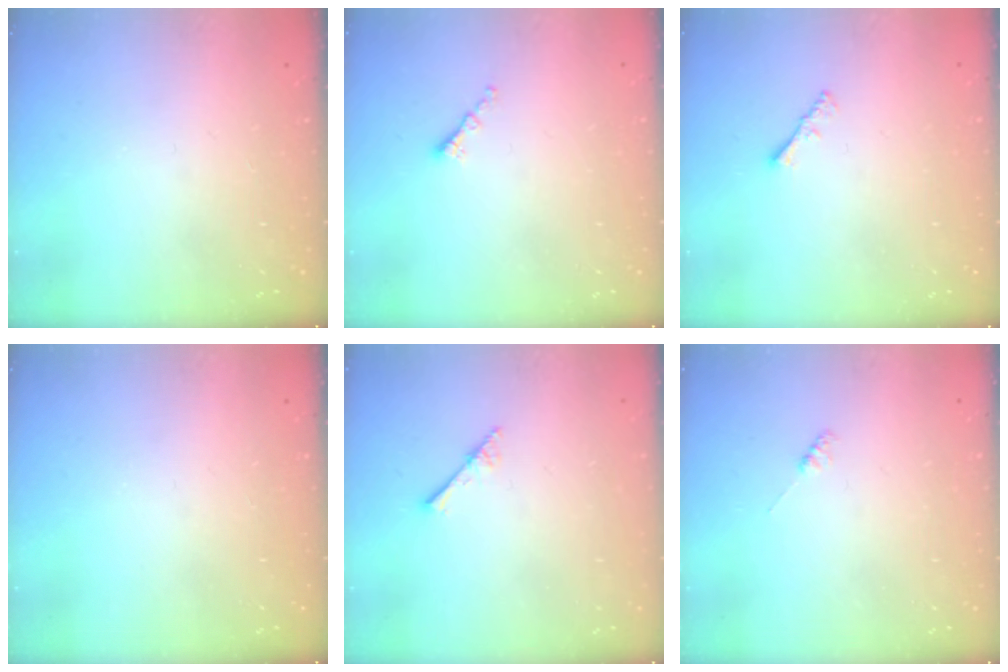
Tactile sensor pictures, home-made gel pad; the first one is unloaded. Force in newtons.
{"total": 1.4, "press": 1.3, "slide": 0.5}
{"total": 1.3, "press": 1.3, "slide": 0.4}
{"total": 0.0}
{"total": 2.3, "press": 2.3, "slide": 0.2}
{"total": 2.3, "press": 2.3, "slide": 0.3}